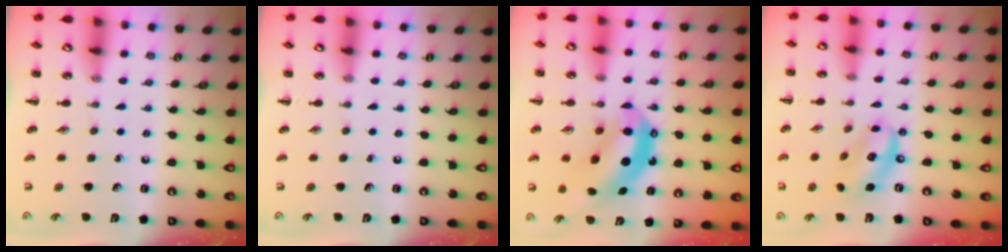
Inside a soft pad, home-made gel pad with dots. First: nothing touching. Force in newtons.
{"total": 0.0}
{"total": 11.7, "press": 11.3, "slide": 3.0}
{"total": 11.4, "press": 11.2, "slide": 1.8}